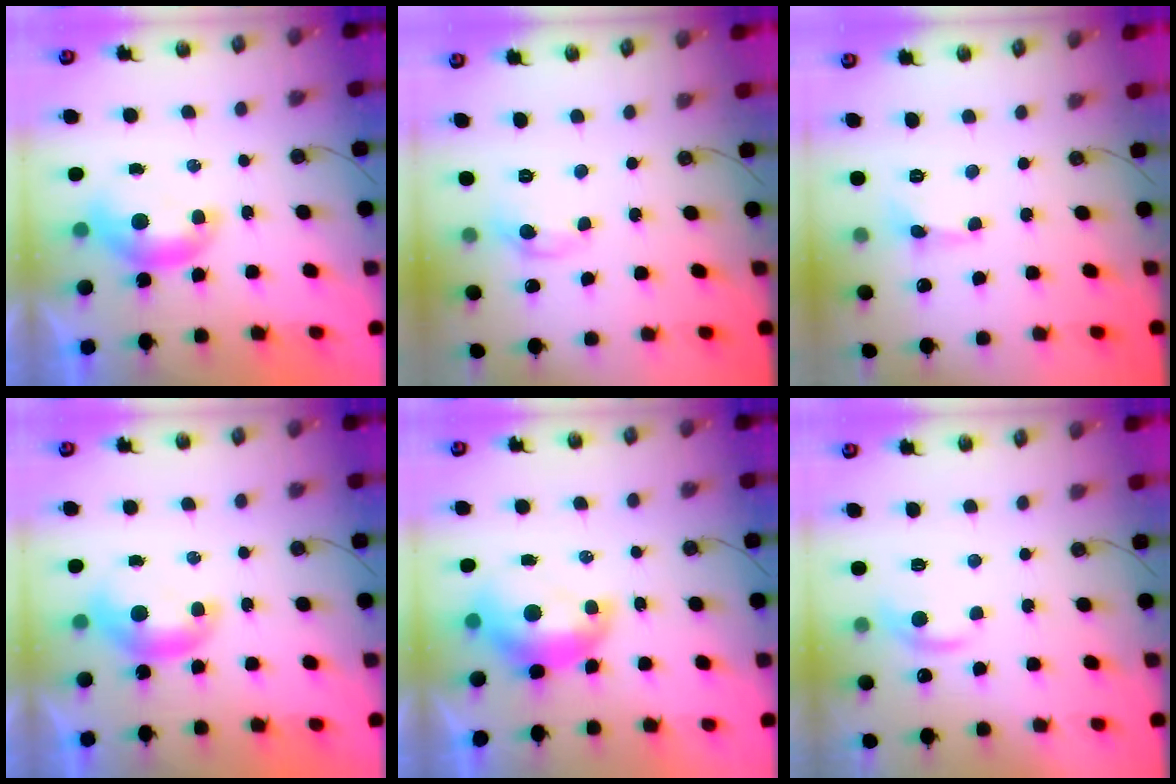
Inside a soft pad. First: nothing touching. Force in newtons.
{"total": 3.7, "press": 3.7, "slide": 0.3}
{"total": 1.7, "press": 1.6, "slide": 0.5}
{"total": 0.0}
{"total": 2.4, "press": 2.3, "slide": 0.7}
{"total": 1.6, "press": 1.4, "slide": 0.8}